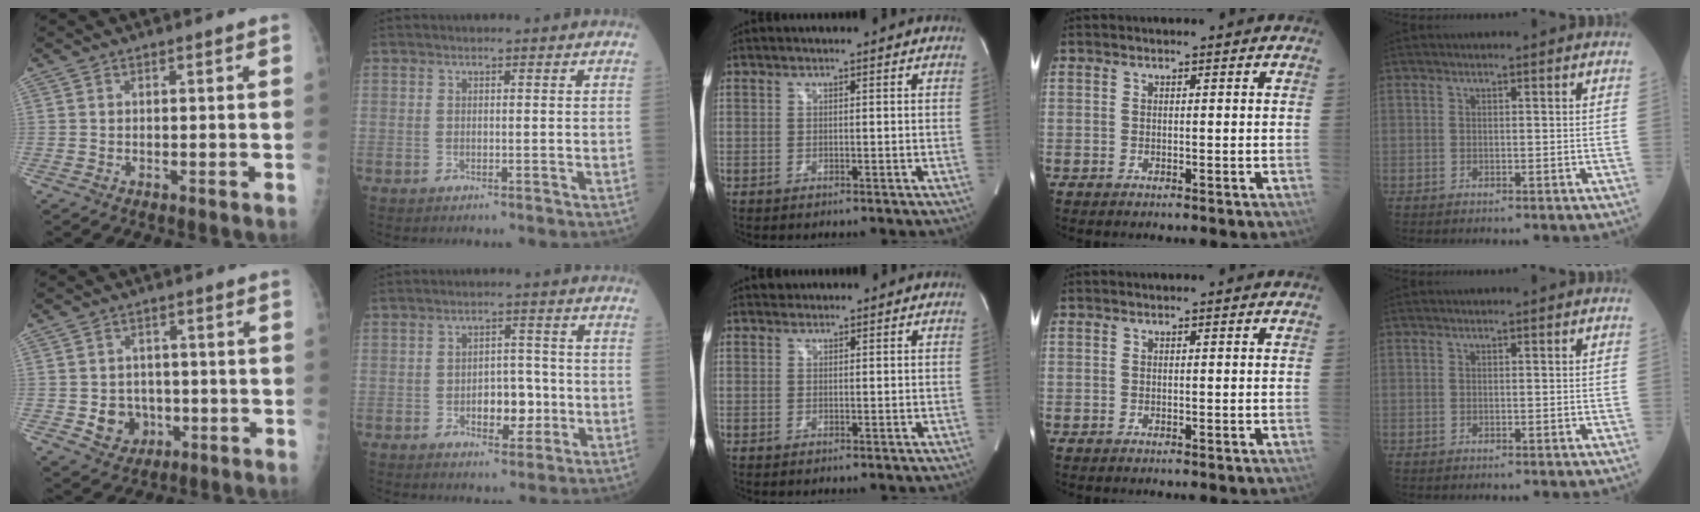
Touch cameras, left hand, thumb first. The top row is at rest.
{"thumb": {"total": 6.4, "force": [-1.4, 5.7, 2.5], "torque": [-0.009, 0.009, -0.014]}, "index": {"total": 5.5, "force": [-1.5, 3.2, 4.3], "torque": [-0.058, 0.009, -0.020]}, "middle": {"total": 0.8, "force": [0.7, 0.4, -0.2], "torque": [-0.001, 0.007, 0.011]}}